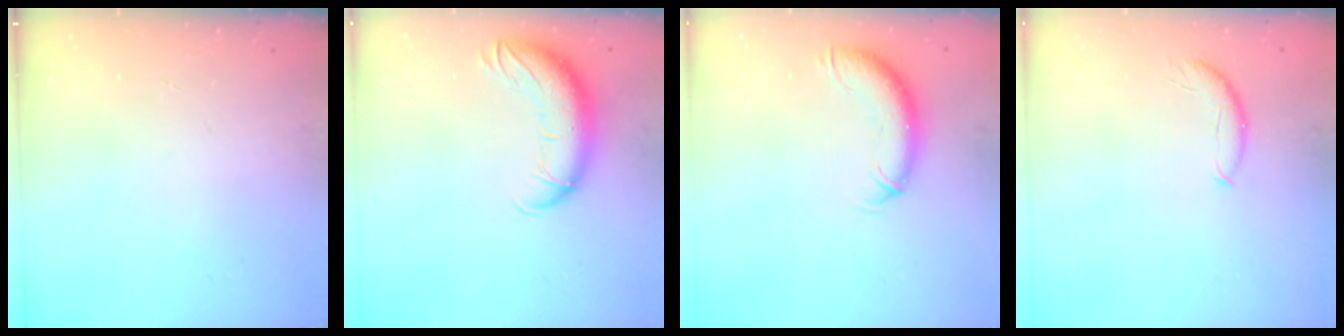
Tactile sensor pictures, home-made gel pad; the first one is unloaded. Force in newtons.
{"total": 12.2, "press": 11.8, "slide": 2.8}
{"total": 10.9, "press": 10.7, "slide": 2.1}
{"total": 6.8, "press": 6.8, "slide": 0.5}